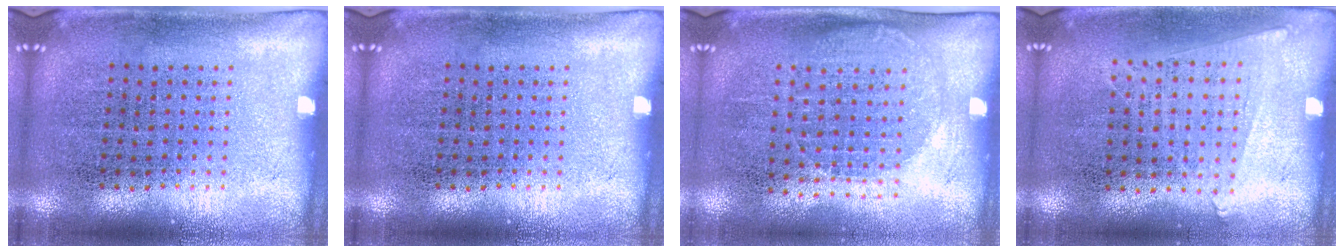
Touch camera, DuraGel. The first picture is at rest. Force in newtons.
{"total": 0.0}
{"total": 1.2, "press": 1.1, "slide": 0.6}
{"total": 0.7, "press": 0.6, "slide": 0.4}